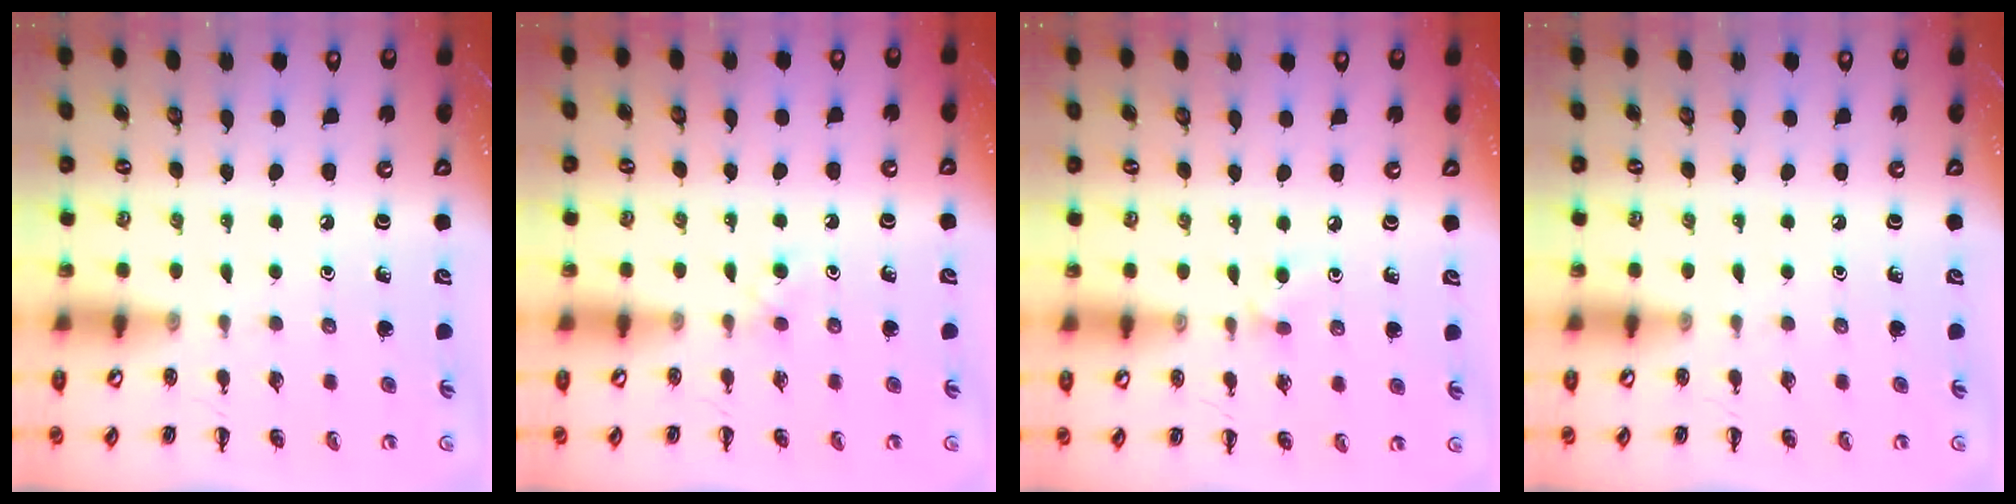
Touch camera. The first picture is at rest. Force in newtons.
{"total": 2.6, "press": 2.4, "slide": 1.0}
{"total": 4.8, "press": 4.4, "slide": 1.7}
{"total": 0.0}